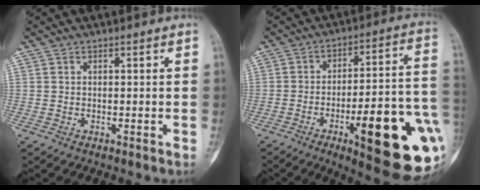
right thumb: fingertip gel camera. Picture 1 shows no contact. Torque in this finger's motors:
{"motor_torque": [3.17, 1.84, 1.96, -0.81, 0.42]}